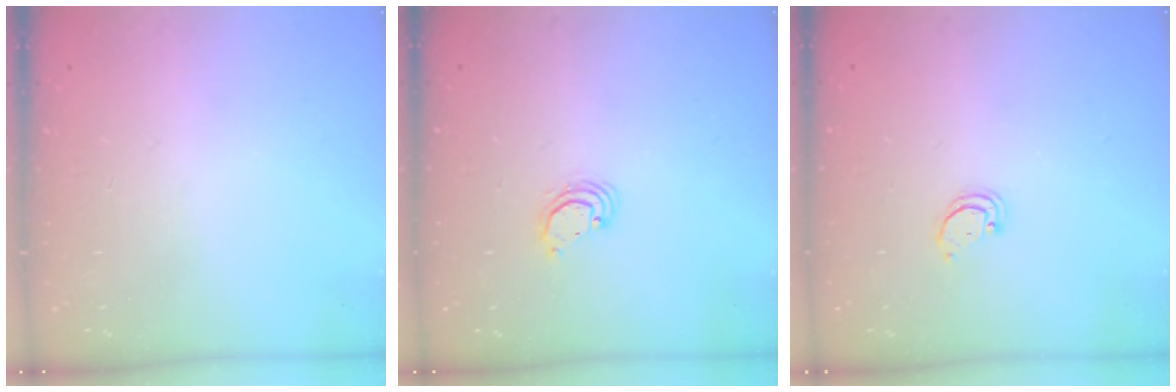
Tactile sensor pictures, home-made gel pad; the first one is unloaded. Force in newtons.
{"total": 2.8, "press": 2.8, "slide": 0.2}
{"total": 1.5, "press": 1.5, "slide": 0.1}